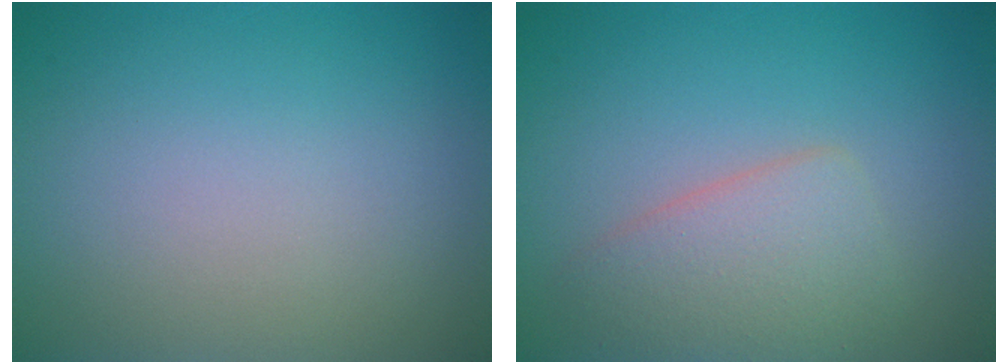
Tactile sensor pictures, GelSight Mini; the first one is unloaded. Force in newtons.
{"total": 3.6, "press": 3.6, "slide": 0.3}